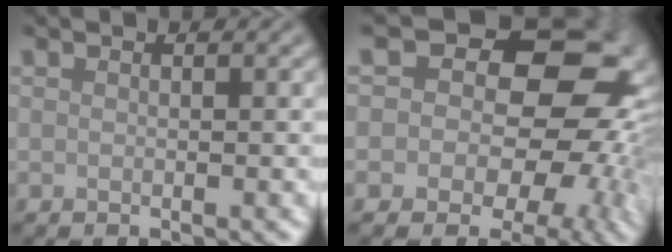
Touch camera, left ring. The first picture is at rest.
{"total": 14.9, "force": [2.7, 10.5, 10.3], "torque": [-0.110, 0.023, 0.024]}